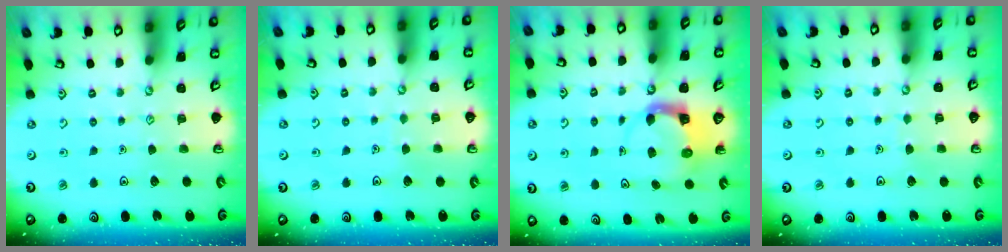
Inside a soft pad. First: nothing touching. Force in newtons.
{"total": 1.7, "press": 1.7, "slide": 0.1}
{"total": 4.0, "press": 4.0, "slide": 0.5}
{"total": 1.4, "press": 1.4, "slide": 0.1}